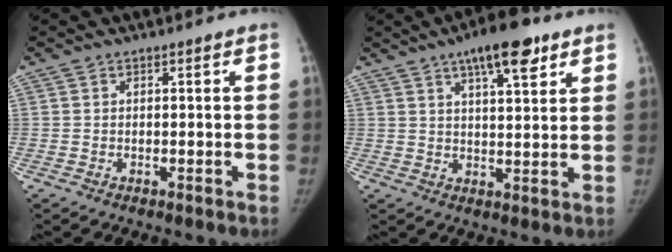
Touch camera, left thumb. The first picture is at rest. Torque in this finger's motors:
{"motor_torque": [1.18, 0.08, 1.52, -1.04, 0.26]}